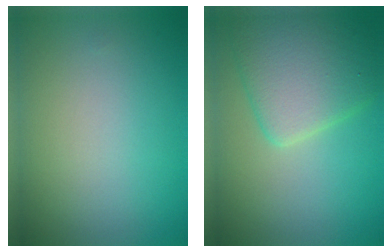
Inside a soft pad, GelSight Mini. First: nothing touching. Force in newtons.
{"total": 5.9, "press": 5.9, "slide": 0.2}